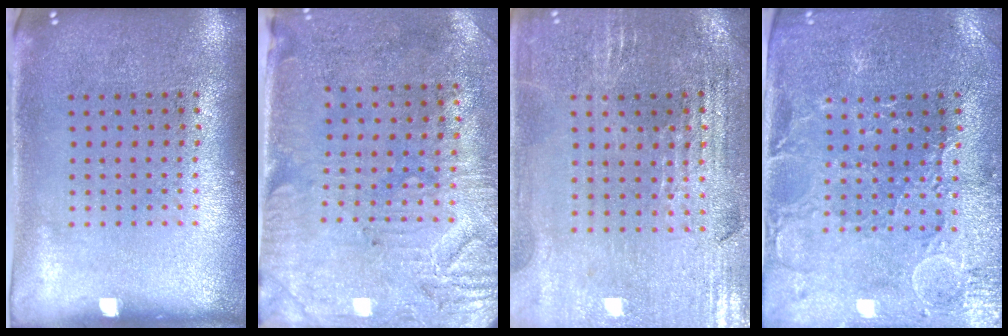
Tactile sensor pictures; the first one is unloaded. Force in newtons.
{"total": 3.0, "press": 2.6, "slide": 1.6}
{"total": 1.8, "press": 1.7, "slide": 0.4}
{"total": 1.1, "press": 1.0, "slide": 0.4}